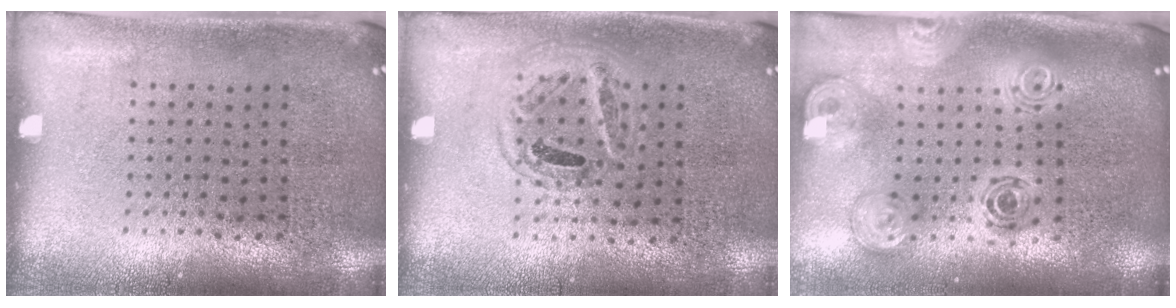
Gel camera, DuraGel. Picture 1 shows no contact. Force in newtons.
{"total": 1.1, "press": 1.0, "slide": 0.4}
{"total": 1.7, "press": 1.5, "slide": 0.8}